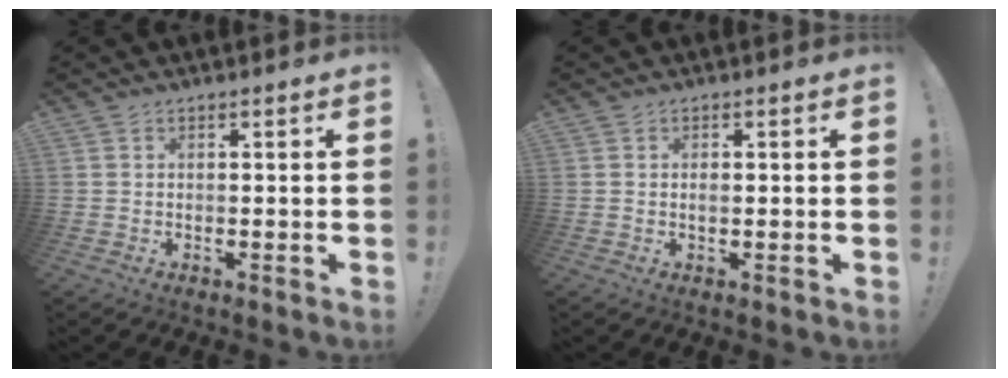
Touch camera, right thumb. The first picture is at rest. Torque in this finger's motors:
{"motor_torque": [0.11, 0.13, -0.01, 0.03, 0.04]}